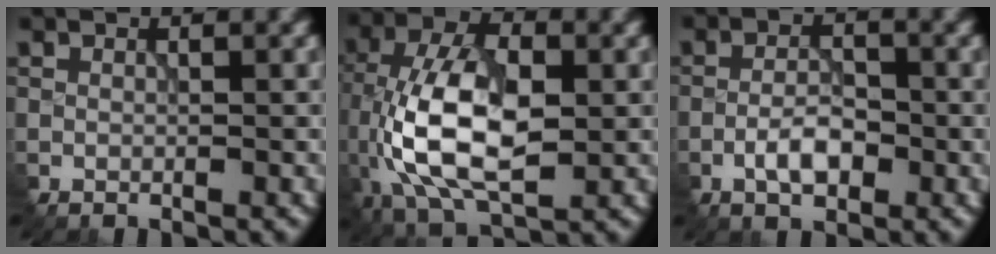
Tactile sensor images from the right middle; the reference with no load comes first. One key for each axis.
{"total": 10.9, "fx": -1.7, "fy": 5.8, "fz": 9.1, "tx": -0.189, "ty": 0.006, "tz": -0.037}
{"total": 2.7, "fx": -1.4, "fy": 1.2, "fz": 2.0, "tx": -0.043, "ty": 0.007, "tz": -0.030}